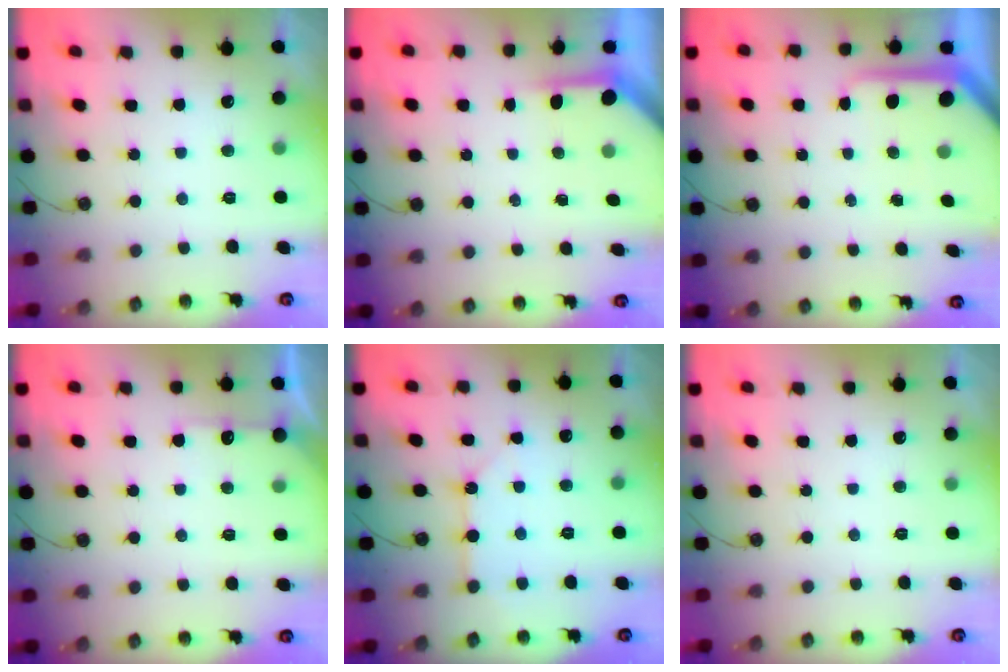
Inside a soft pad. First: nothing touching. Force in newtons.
{"total": 3.6, "press": 3.6, "slide": 0.3}
{"total": 7.2, "press": 7.2, "slide": 0.7}
{"total": 4.4, "press": 4.4, "slide": 0.6}
{"total": 4.8, "press": 4.8, "slide": 0.4}
{"total": 0.0}